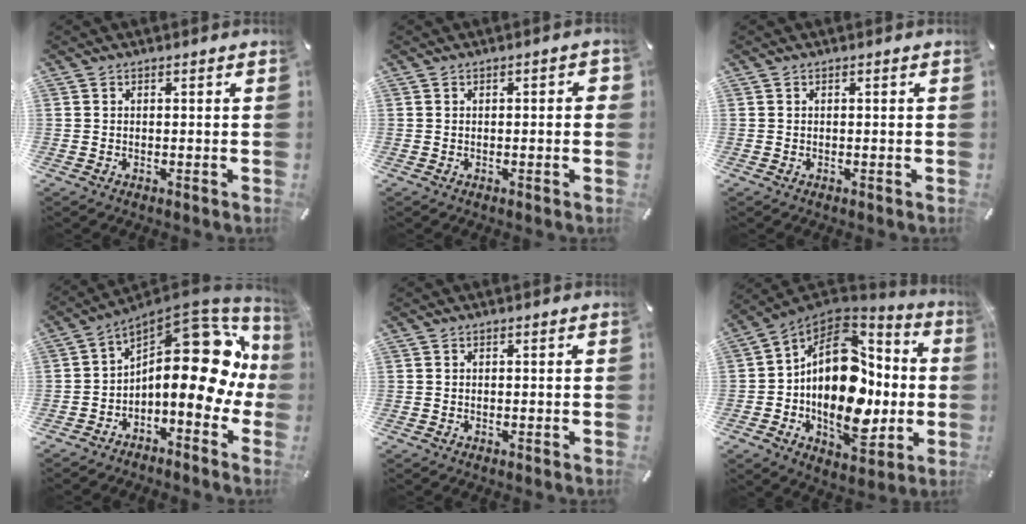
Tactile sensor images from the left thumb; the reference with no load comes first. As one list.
[{"total": 2.2, "force": [-0.2, 0.8, 2.0], "torque": [-0.027, 0.002, -0.007]}, {"total": 0.0}, {"total": 19.5, "force": [3.4, 9.8, 16.5], "torque": [-0.235, -0.056, 0.055]}, {"total": 0.0}, {"total": 23.4, "force": [-1.5, 15.9, 17.1], "torque": [-0.287, -0.013, -0.016]}]